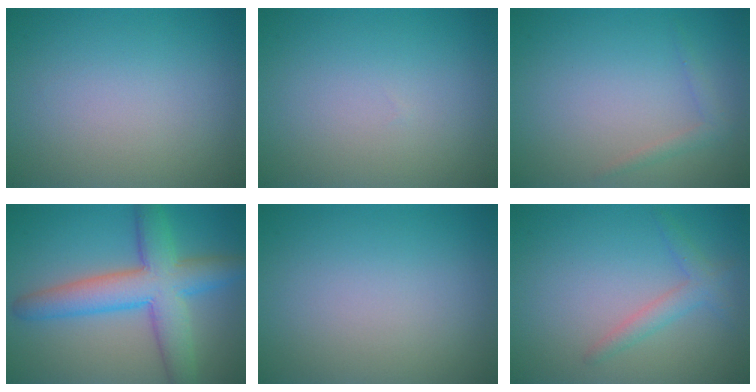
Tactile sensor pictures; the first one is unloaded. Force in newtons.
{"total": 0.0}
{"total": 1.1, "press": 1.1, "slide": 0.1}
{"total": 7.6, "press": 7.6, "slide": 0.1}
{"total": 0.0}
{"total": 2.0, "press": 2.0, "slide": 0.1}